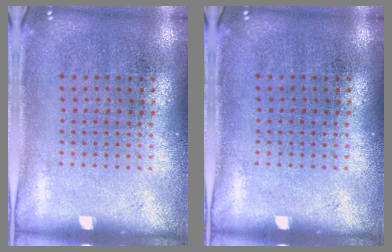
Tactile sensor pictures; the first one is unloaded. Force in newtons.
{"total": 0.0}